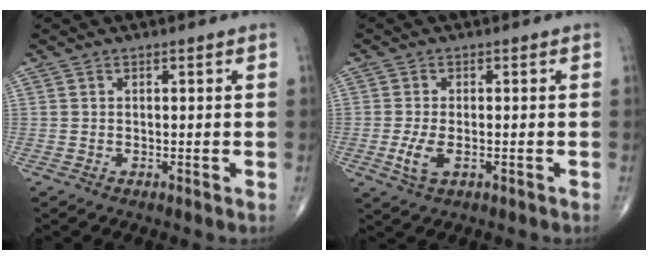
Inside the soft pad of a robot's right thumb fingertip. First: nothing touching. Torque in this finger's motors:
{"motor_torque": [-0.14, 0.23, 0.29, 0.27, 0.01]}